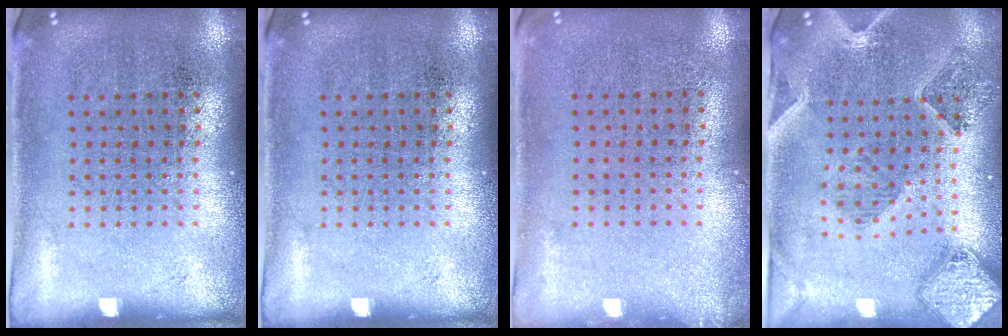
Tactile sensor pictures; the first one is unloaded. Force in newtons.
{"total": 0.0}
{"total": 0.6, "press": 0.6, "slide": 0.2}
{"total": 1.5, "press": 1.4, "slide": 0.3}